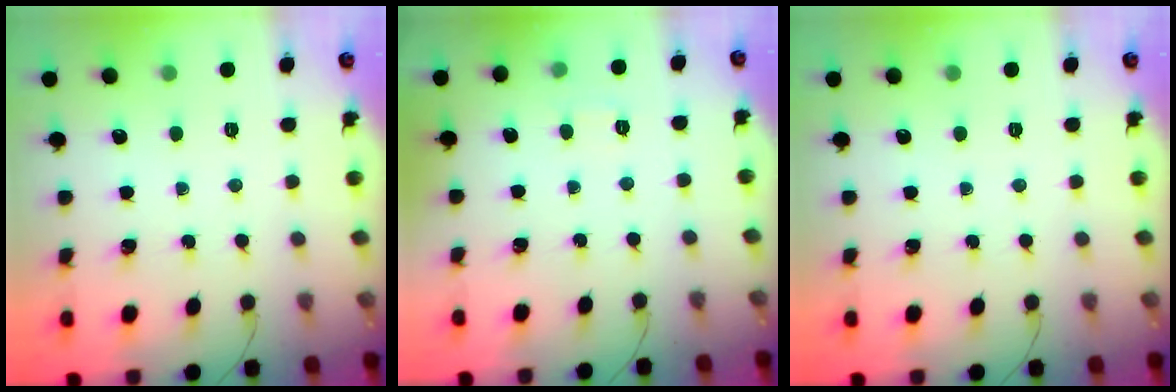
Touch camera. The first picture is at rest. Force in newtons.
{"total": 2.0, "press": 1.7, "slide": 1.0}
{"total": 0.0}